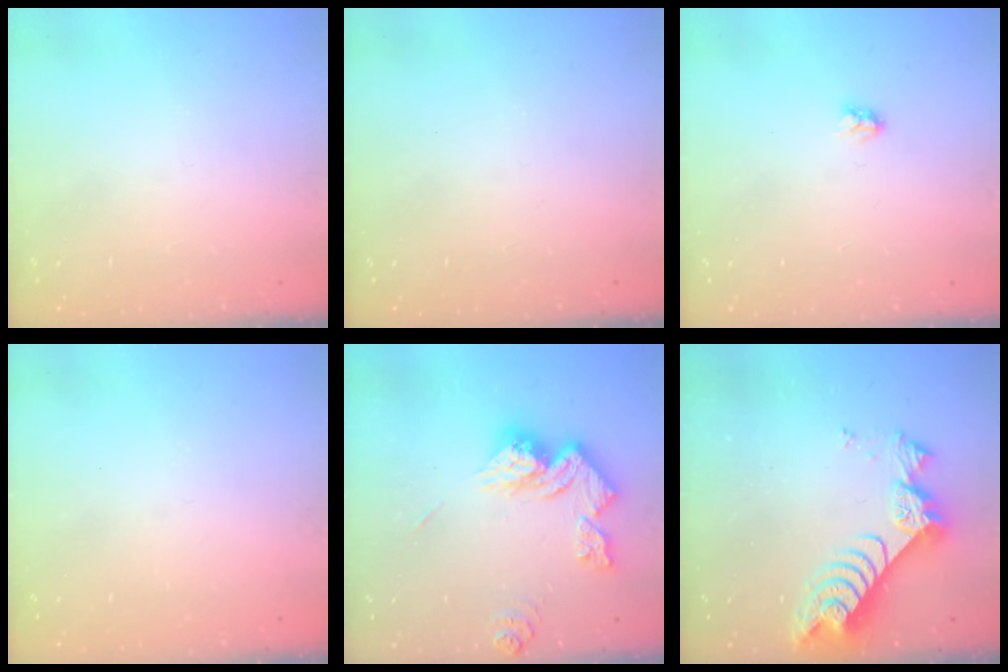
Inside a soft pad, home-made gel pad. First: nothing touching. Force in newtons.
{"total": 0.0}
{"total": 2.9, "press": 2.9, "slide": 0.3}
{"total": 0.0}
{"total": 13.3, "press": 13.3, "slide": 1.3}
{"total": 8.3, "press": 8.2, "slide": 1.0}